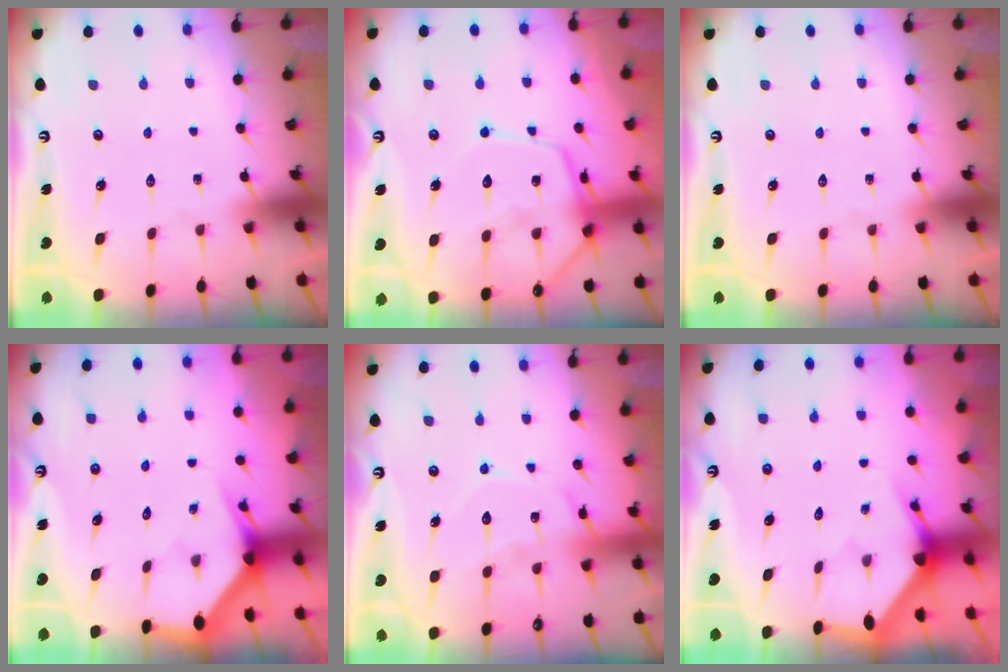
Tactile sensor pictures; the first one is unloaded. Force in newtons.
{"total": 12.1, "press": 12.1, "slide": 1.1}
{"total": 0.0}
{"total": 2.7, "press": 2.7, "slide": 0.0}
{"total": 12.4, "press": 12.3, "slide": 1.1}
{"total": 3.0, "press": 3.0, "slide": 0.2}